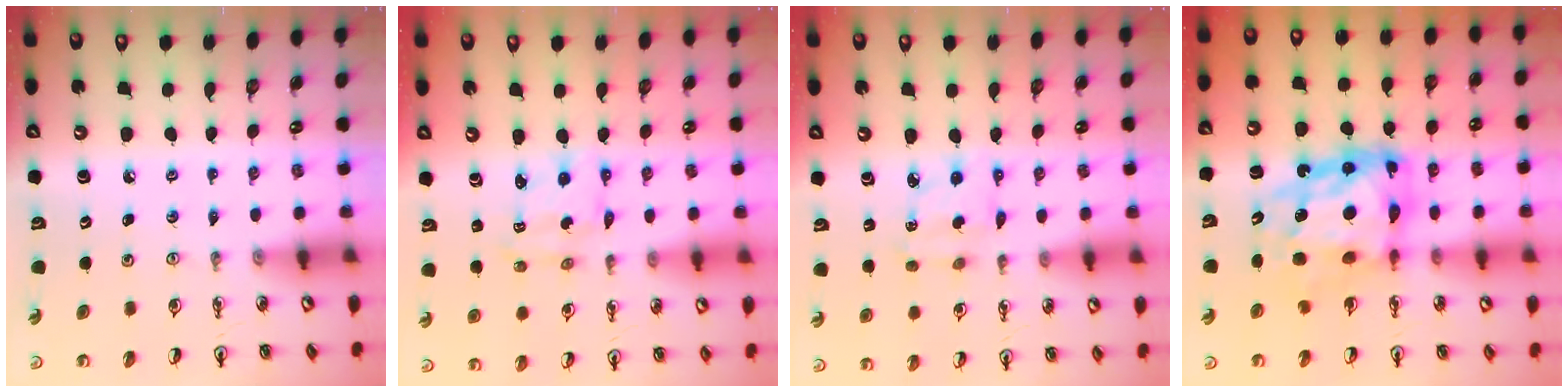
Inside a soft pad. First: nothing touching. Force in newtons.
{"total": 2.8, "press": 2.8, "slide": 0.3}
{"total": 2.9, "press": 2.9, "slide": 0.1}
{"total": 14.8, "press": 14.7, "slide": 1.3}